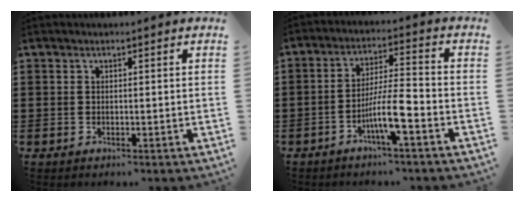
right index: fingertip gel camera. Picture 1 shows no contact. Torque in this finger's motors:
{"motor_torque": [0.15, 0.01, 0.23, 0.11]}